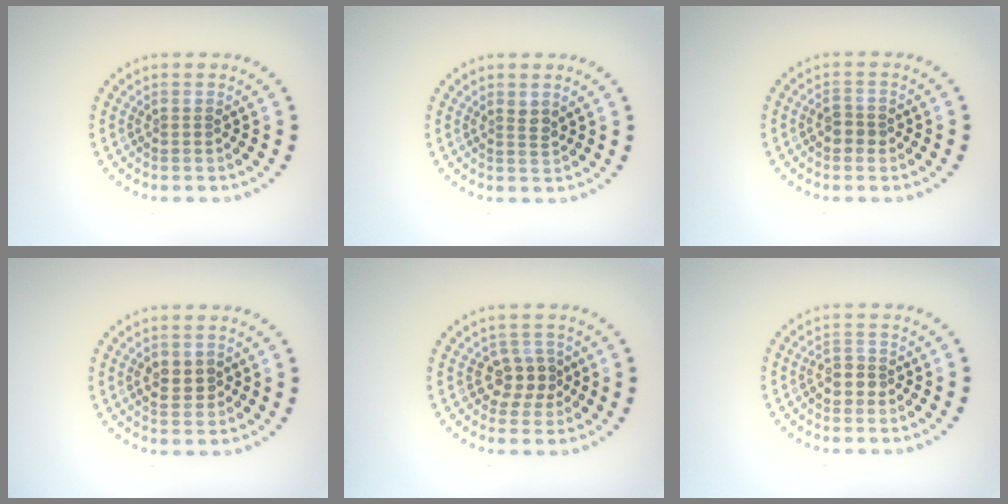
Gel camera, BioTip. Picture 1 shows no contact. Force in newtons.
{"total": 1.0, "press": 0.8, "slide": 0.6}
{"total": 1.5, "press": 1.5, "slide": 0.3}
{"total": 2.2, "press": 2.2, "slide": 0.1}
{"total": 2.7, "press": 2.5, "slide": 1.0}
{"total": 1.8, "press": 1.7, "slide": 0.6}